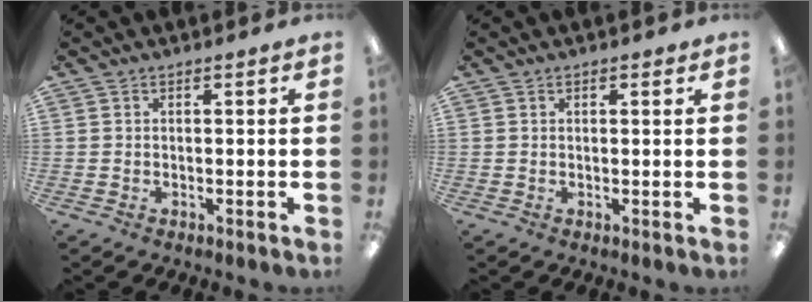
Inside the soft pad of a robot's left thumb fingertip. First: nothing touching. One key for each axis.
{"total": 0.7, "fx": 0.5, "fy": 0.3, "fz": 0.4, "tx": 0.000, "ty": -0.001, "tz": 0.007}